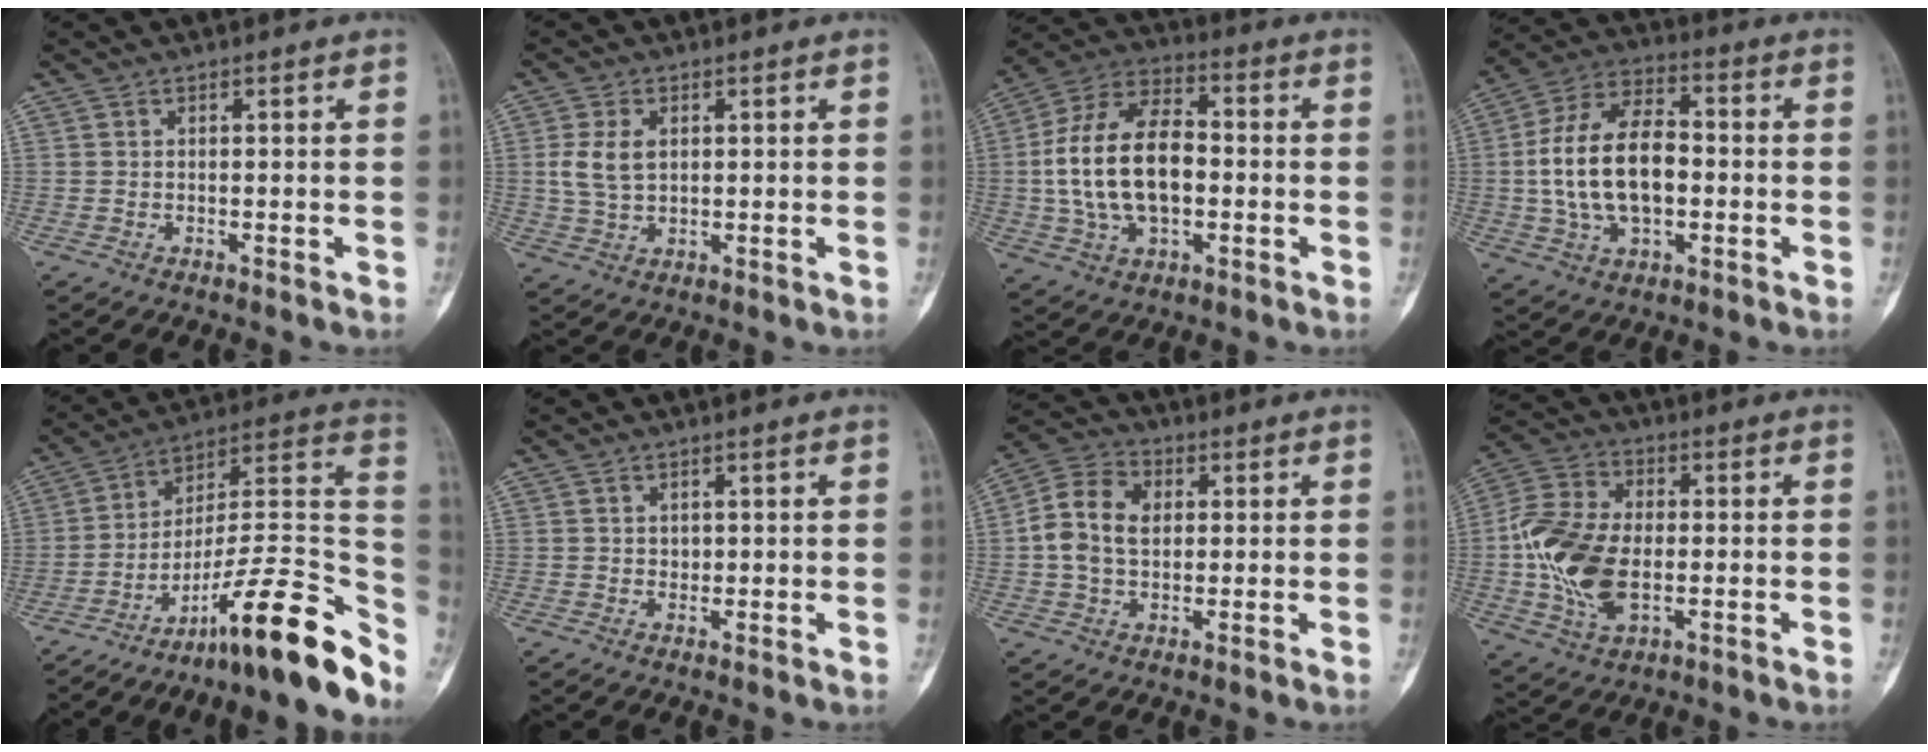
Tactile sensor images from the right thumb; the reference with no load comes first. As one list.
[{"total": 5.7, "force": [1.2, 3.5, 4.2], "torque": [-0.086, 0.001, 0.028]}, {"total": 18.5, "force": [-0.6, 10.9, 14.9], "torque": [-0.276, 0.027, -0.010]}, {"total": 17.3, "force": [-0.7, 10.1, 14.0], "torque": [-0.256, 0.027, -0.012]}, {"total": 23.3, "force": [-15.3, 4.2, 17.0], "torque": [-0.195, 0.114, -0.238]}, {"total": 0.8, "force": [0.3, 0.7, 0.3], "torque": [0.001, 0.001, 0.006]}, {"total": 9.6, "force": [0.7, 6.8, 6.7], "torque": [-0.127, 0.024, 0.010]}, {"total": 15.2, "force": [-1.8, 9.0, 12.1], "torque": [-0.247, 0.012, -0.031]}]